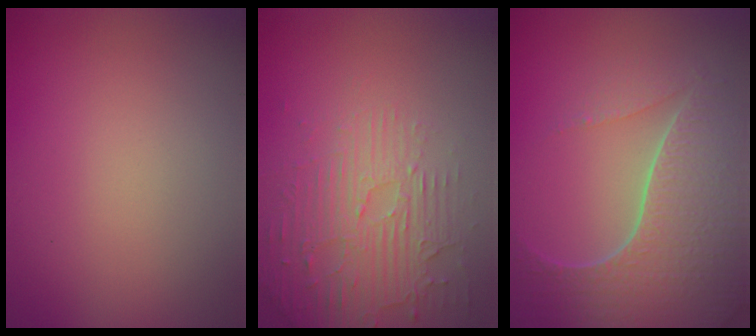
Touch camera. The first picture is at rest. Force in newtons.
{"total": 4.8, "press": 3.3, "slide": 3.4}
{"total": 7.6, "press": 5.5, "slide": 5.2}